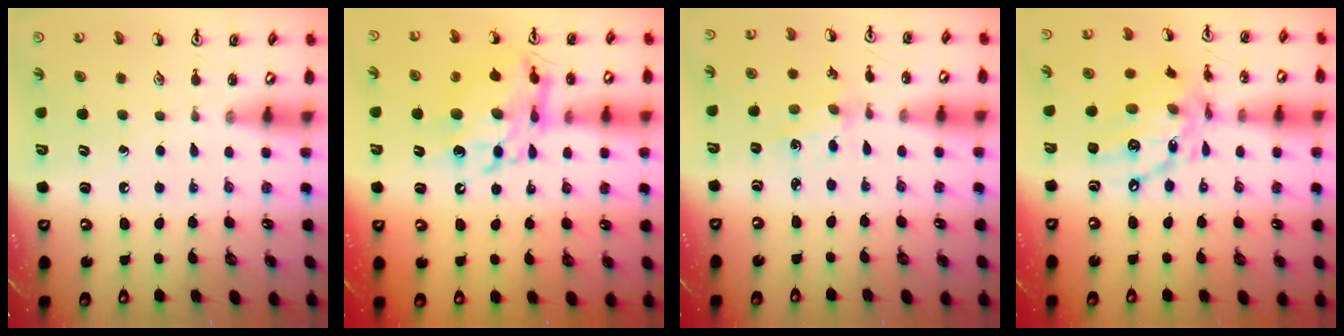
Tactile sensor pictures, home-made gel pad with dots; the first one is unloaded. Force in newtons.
{"total": 13.7, "press": 13.7, "slide": 1.4}
{"total": 0.9, "press": 0.9, "slide": 0.2}
{"total": 15.3, "press": 15.3, "slide": 1.0}